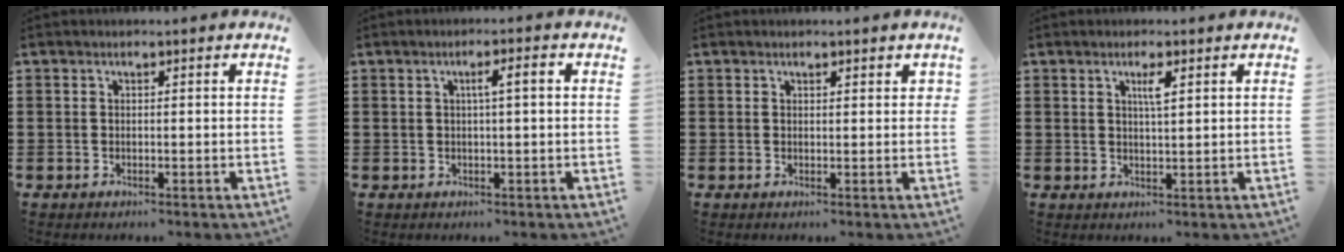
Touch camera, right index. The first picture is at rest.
{"total": 2.6, "force": [0.2, 0.1, 2.6], "torque": [-0.046, -0.001, 0.000]}
{"total": 0.8, "force": [0.4, 0.6, 0.3], "torque": [0.000, 0.001, 0.006]}
{"total": 2.3, "force": [1.0, 0.3, 2.0], "torque": [-0.035, -0.001, 0.013]}